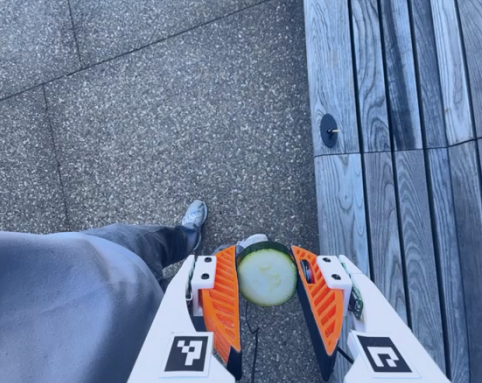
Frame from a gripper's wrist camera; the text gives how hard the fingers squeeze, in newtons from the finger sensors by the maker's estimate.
{"total": 10.7, "left": 10.5, "right": 10.9}